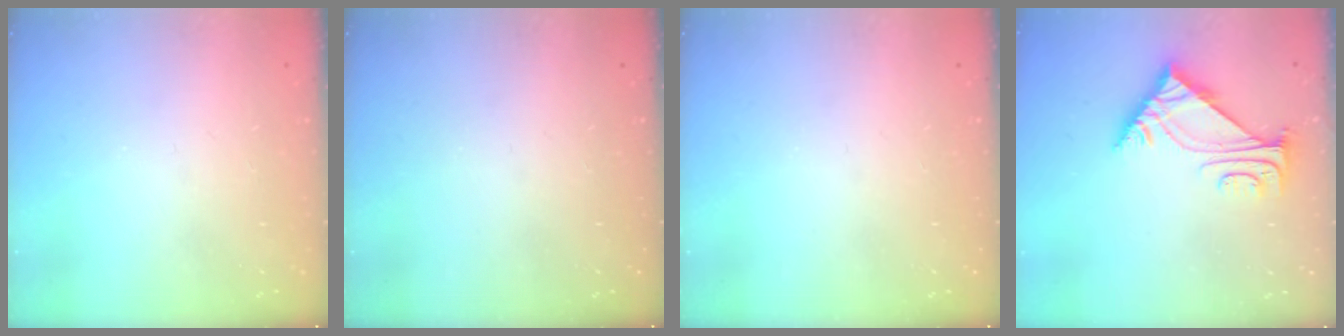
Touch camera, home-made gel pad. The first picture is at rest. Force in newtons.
{"total": 0.0}
{"total": 0.0}
{"total": 6.1, "press": 6.0, "slide": 1.0}